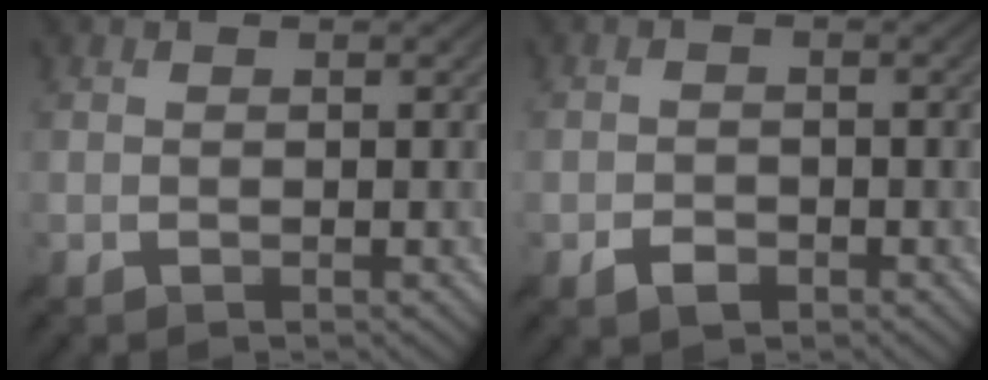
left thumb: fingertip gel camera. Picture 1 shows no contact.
{"total": 1.7, "force": [-0.6, 1.1, 1.1], "torque": [-0.020, 0.006, -0.012]}